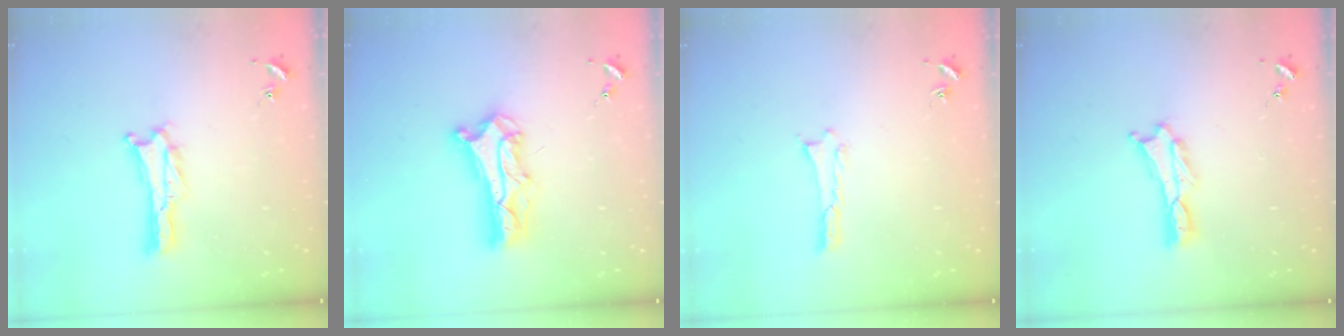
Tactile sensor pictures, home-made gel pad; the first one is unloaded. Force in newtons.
{"total": 9.6, "press": 9.6, "slide": 0.9}
{"total": 0.0}
{"total": 0.8, "press": 0.7, "slide": 0.2}